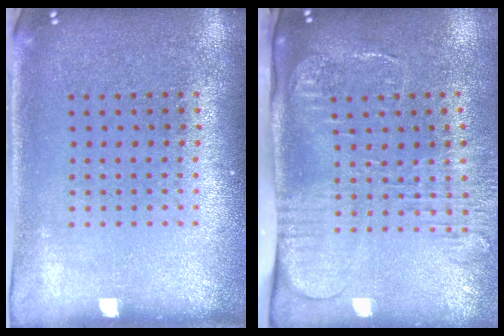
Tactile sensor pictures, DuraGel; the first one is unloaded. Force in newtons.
{"total": 2.7, "press": 2.0, "slide": 1.7}